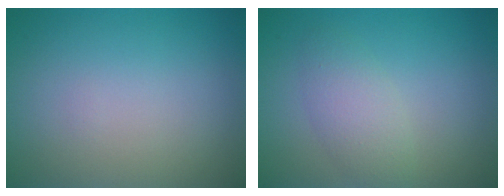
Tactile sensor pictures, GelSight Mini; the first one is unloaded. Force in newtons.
{"total": 2.7, "press": 2.7, "slide": 0.1}